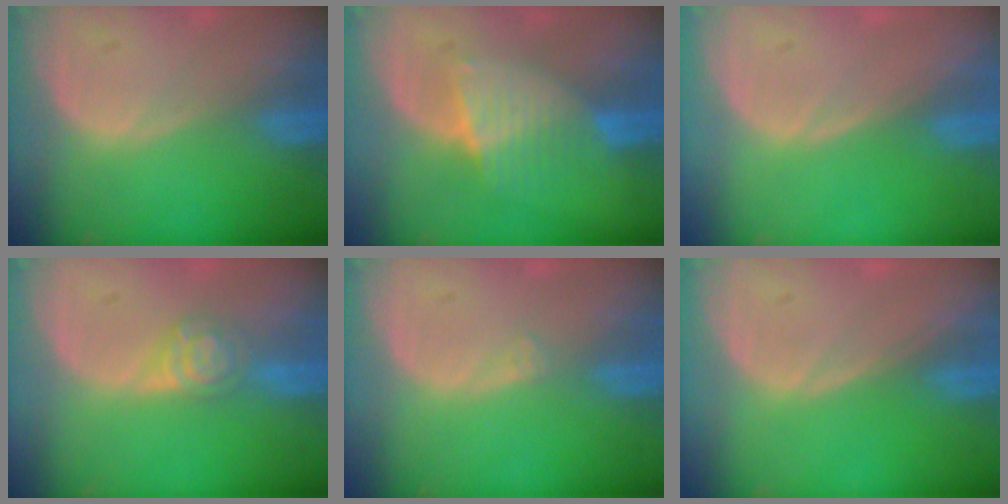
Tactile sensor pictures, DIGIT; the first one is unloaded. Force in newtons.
{"total": 6.6, "press": 5.8, "slide": 3.0}
{"total": 0.0}
{"total": 4.3, "press": 3.9, "slide": 1.8}
{"total": 0.6, "press": 0.5, "slide": 0.2}
{"total": 0.0}